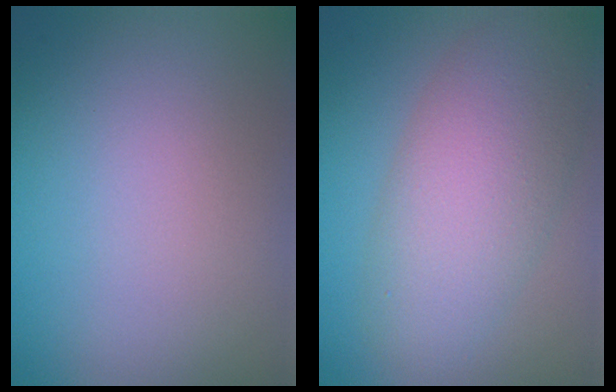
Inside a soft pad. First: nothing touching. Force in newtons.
{"total": 6.7, "press": 6.7, "slide": 0.5}